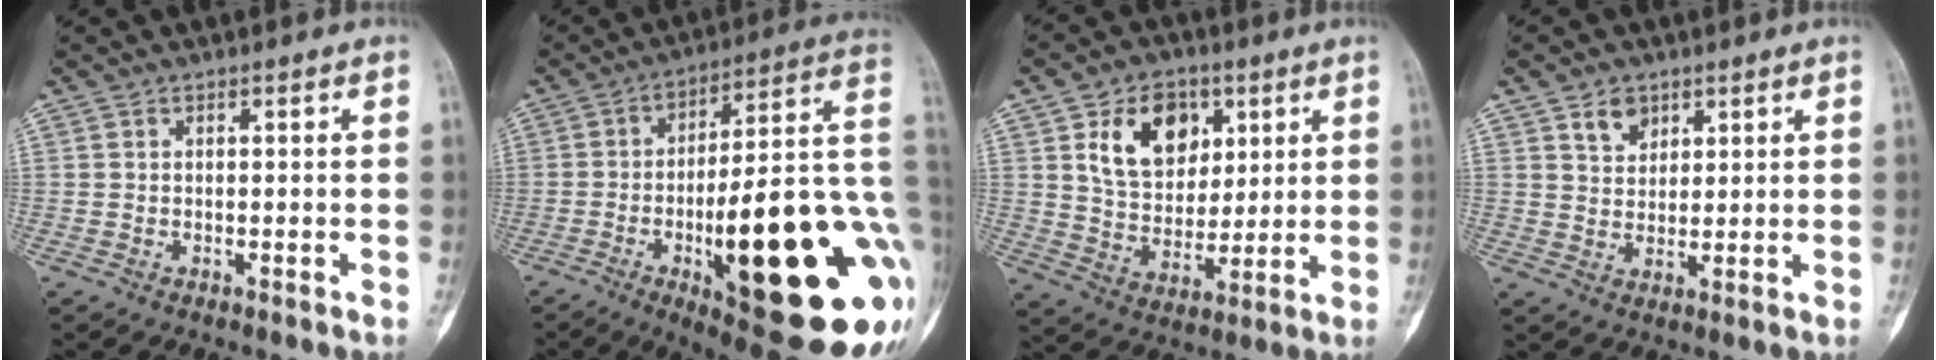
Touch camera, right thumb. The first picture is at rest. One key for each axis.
{"total": 34.9, "fx": -7.5, "fy": 9.9, "fz": 32.6, "tx": -0.386, "ty": 0.009, "tz": -0.098}
{"total": 13.8, "fx": 5.2, "fy": 9.8, "fz": 8.2, "tx": -0.093, "ty": -0.019, "tz": 0.096}
{"total": 4.6, "fx": 2.7, "fy": 3.2, "fz": 1.8, "tx": -0.012, "ty": -0.019, "tz": 0.051}